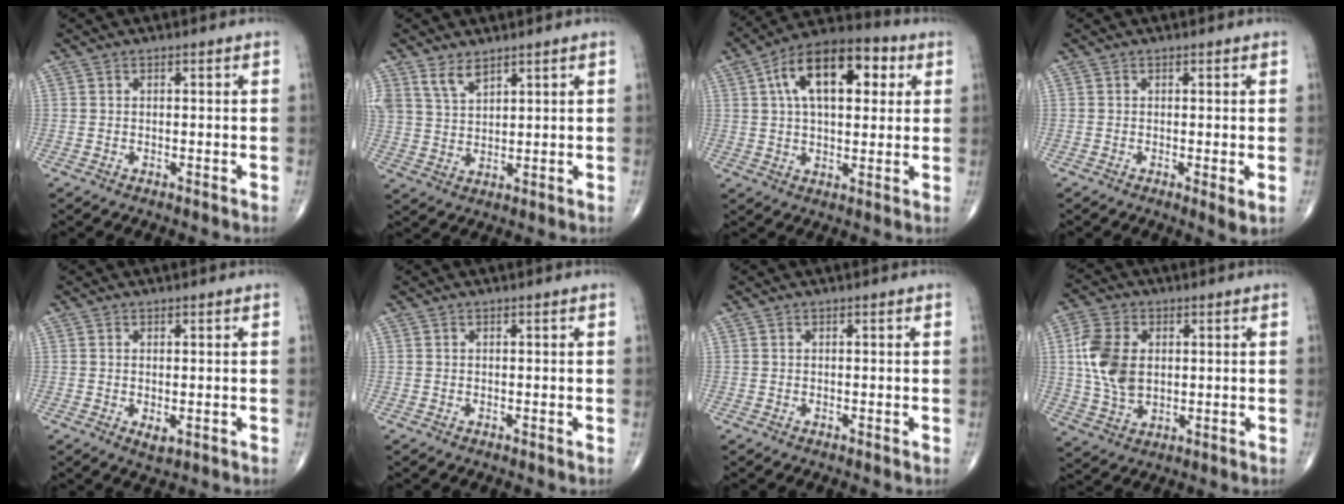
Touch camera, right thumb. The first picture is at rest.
{"total": 4.7, "force": [3.5, 2.2, 2.3], "torque": [-0.035, -0.020, 0.077]}
{"total": 17.3, "force": [5.2, 9.0, 13.8], "torque": [-0.196, 0.018, 0.075]}
{"total": 2.3, "force": [-0.3, 0.5, 2.2], "torque": [-0.039, -0.009, -0.009]}
{"total": 2.0, "force": [-0.4, 1.0, 1.7], "torque": [-0.025, -0.004, 0.000]}
{"total": 0.0}
{"total": 0.0}
{"total": 10.9, "force": [1.4, 7.4, 7.9], "torque": [-0.154, 0.000, 0.031]}